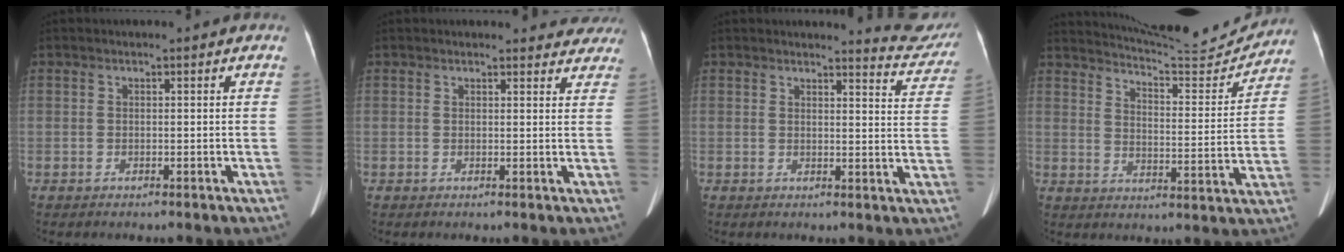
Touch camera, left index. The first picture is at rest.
{"total": 7.6, "force": [7.1, 2.6, 0.4], "torque": [0.036, -0.008, 0.047]}
{"total": 7.2, "force": [7.2, 0.4, -0.2], "torque": [0.010, -0.052, 0.061]}
{"total": 15.2, "force": [15.0, 0.2, 2.7], "torque": [-0.046, -0.045, 0.201]}